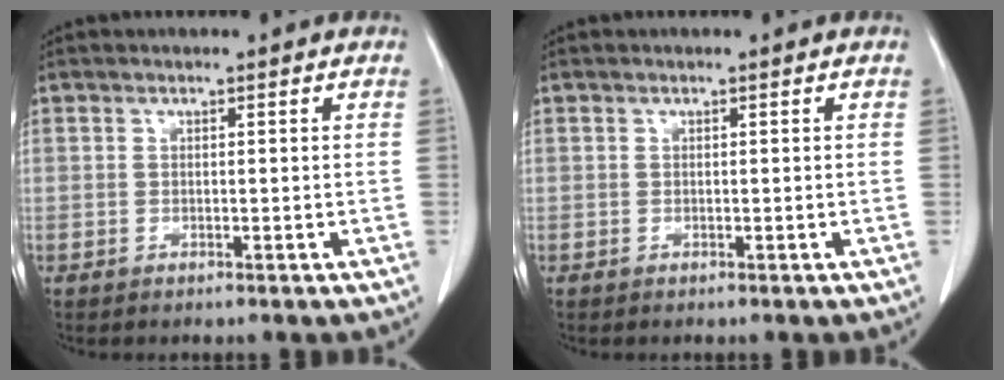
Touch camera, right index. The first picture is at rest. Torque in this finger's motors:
{"motor_torque": [0.00, 0.00, 0.00, 0.00]}